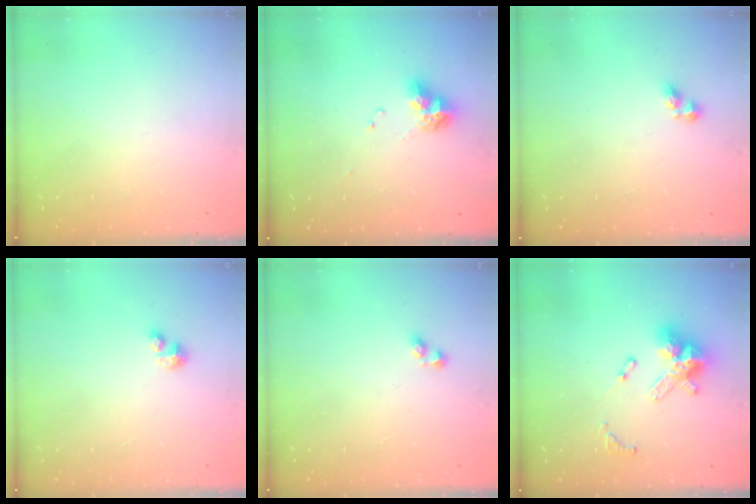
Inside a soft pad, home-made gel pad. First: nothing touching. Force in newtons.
{"total": 9.0, "press": 8.9, "slide": 0.9}
{"total": 5.2, "press": 5.2, "slide": 0.7}
{"total": 2.1, "press": 2.1, "slide": 0.2}
{"total": 2.9, "press": 2.6, "slide": 1.3}
{"total": 15.2, "press": 15.1, "slide": 1.3}